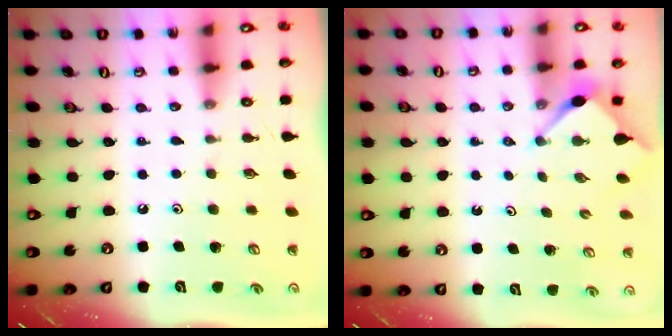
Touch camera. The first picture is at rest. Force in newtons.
{"total": 2.8, "press": 2.8, "slide": 0.3}